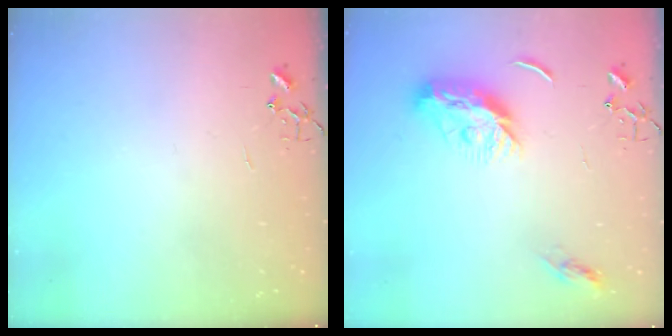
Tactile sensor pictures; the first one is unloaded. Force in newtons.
{"total": 11.5, "press": 11.5, "slide": 0.2}